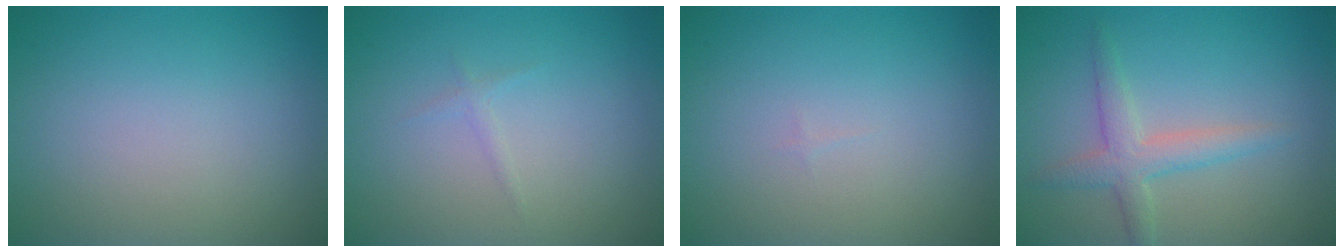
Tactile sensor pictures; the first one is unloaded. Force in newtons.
{"total": 0.6, "press": 0.6, "slide": 0.1}
{"total": 0.0}
{"total": 2.9, "press": 2.9, "slide": 0.1}